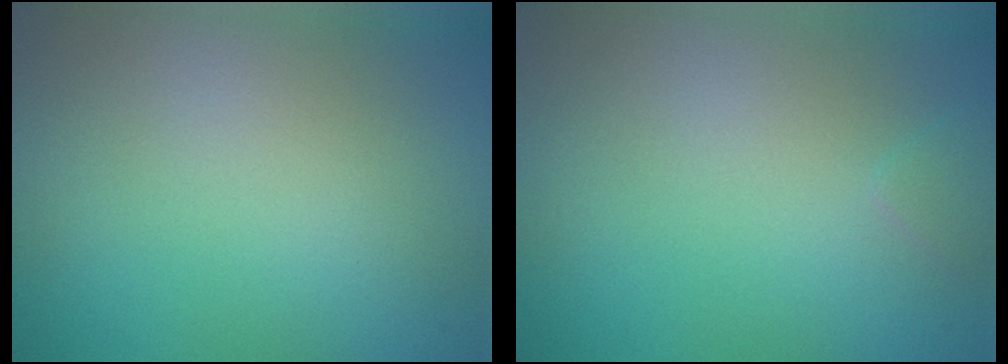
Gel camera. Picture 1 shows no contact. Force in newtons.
{"total": 0.7, "press": 0.7, "slide": 0.1}